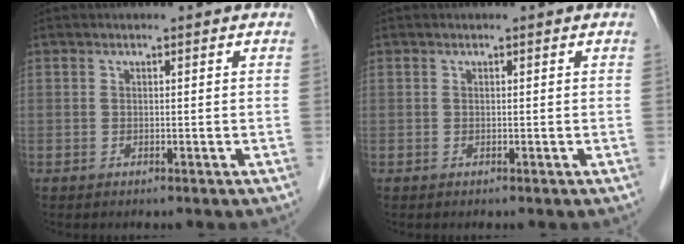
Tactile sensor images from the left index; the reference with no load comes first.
{"total": 0.0}